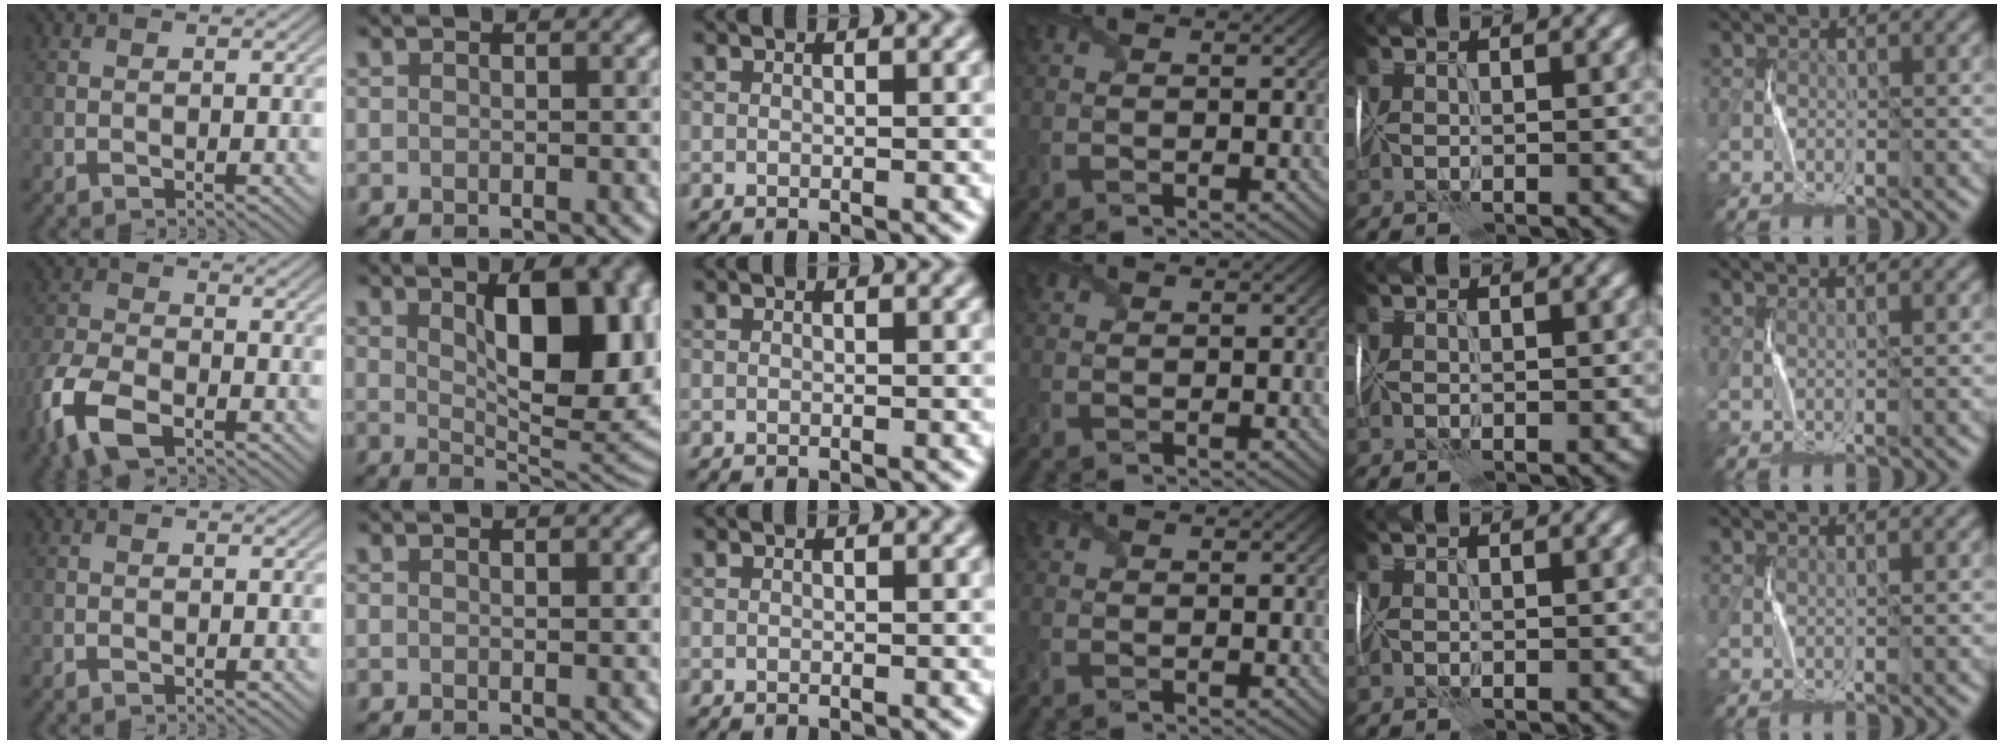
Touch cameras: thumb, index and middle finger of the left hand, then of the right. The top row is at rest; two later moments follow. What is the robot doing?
{"motion": "fold", "object": "tissue"}